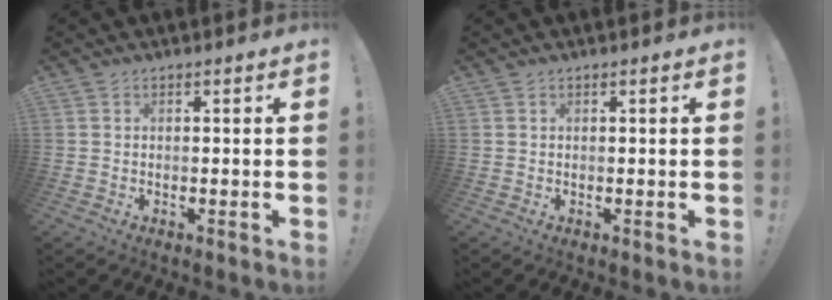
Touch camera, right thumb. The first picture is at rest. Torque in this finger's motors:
{"motor_torque": [0.00, 0.07, -0.08, 0.10, 0.04]}